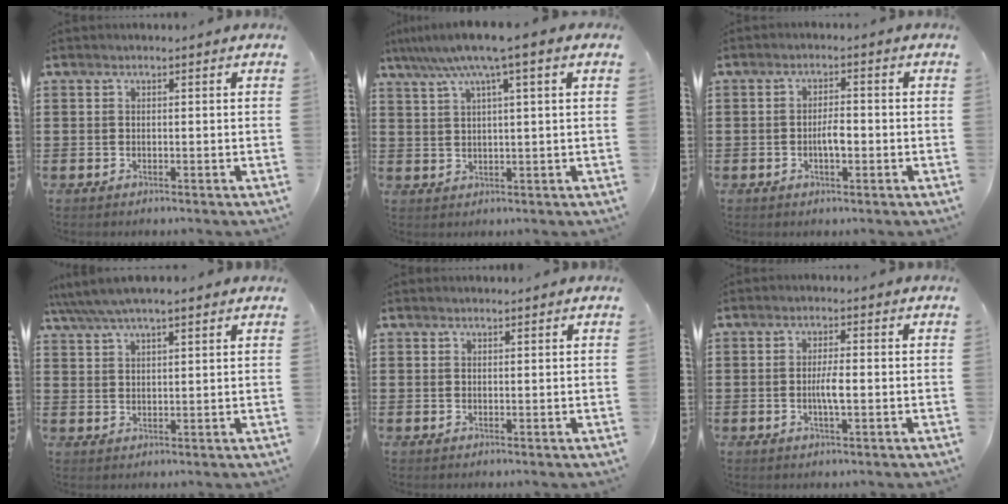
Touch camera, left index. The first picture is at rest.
{"total": 6.6, "force": [3.6, -0.2, 5.5], "torque": [-0.115, -0.004, 0.059]}
{"total": 3.2, "force": [-0.7, 1.0, 2.9], "torque": [-0.046, 0.001, -0.015]}
{"total": 4.2, "force": [3.4, 0.8, 2.3], "torque": [-0.054, -0.004, 0.061]}
{"total": 0.6, "force": [0.6, 0.1, 0.2], "torque": [-0.003, 0.000, 0.011]}
{"total": 3.2, "force": [-0.5, 0.5, 3.1], "torque": [-0.062, -0.004, -0.011]}